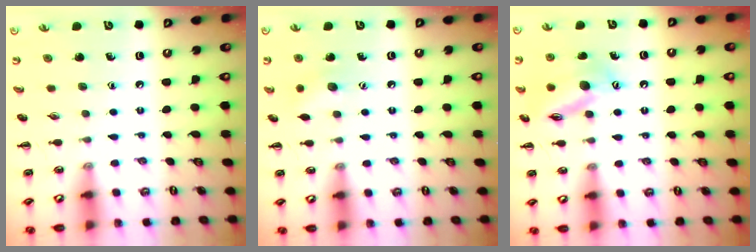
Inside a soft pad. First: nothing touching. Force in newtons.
{"total": 7.1, "press": 7.0, "slide": 1.4}
{"total": 13.6, "press": 13.5, "slide": 1.5}